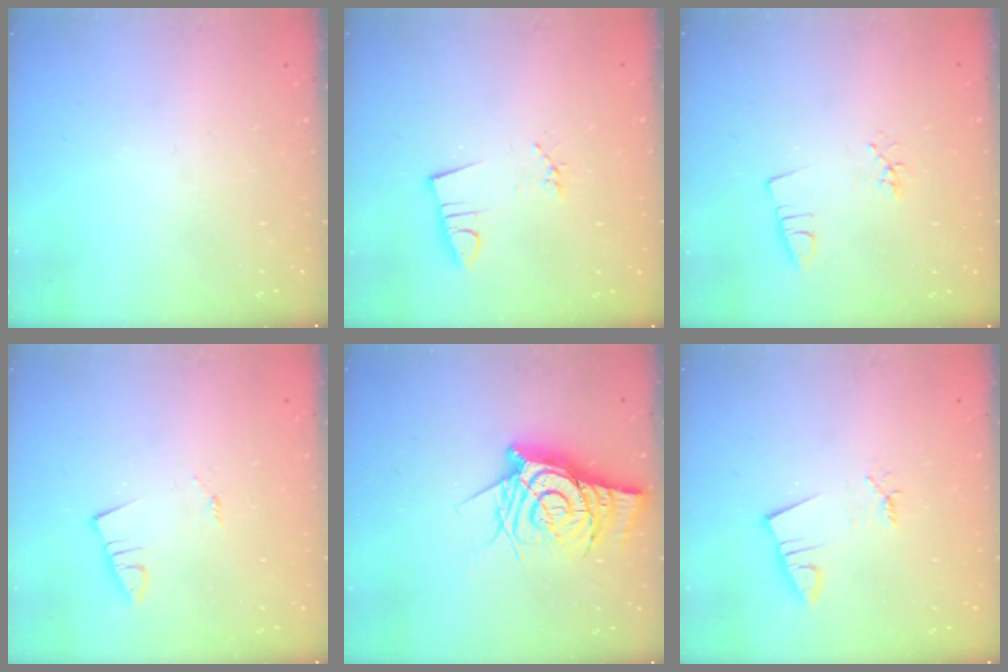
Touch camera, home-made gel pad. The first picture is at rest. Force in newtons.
{"total": 2.9, "press": 1.4, "slide": 2.5}
{"total": 2.6, "press": 2.2, "slide": 1.5}
{"total": 1.0, "press": 1.0, "slide": 0.1}
{"total": 12.2, "press": 12.2, "slide": 1.2}
{"total": 2.0, "press": 2.0, "slide": 0.2}